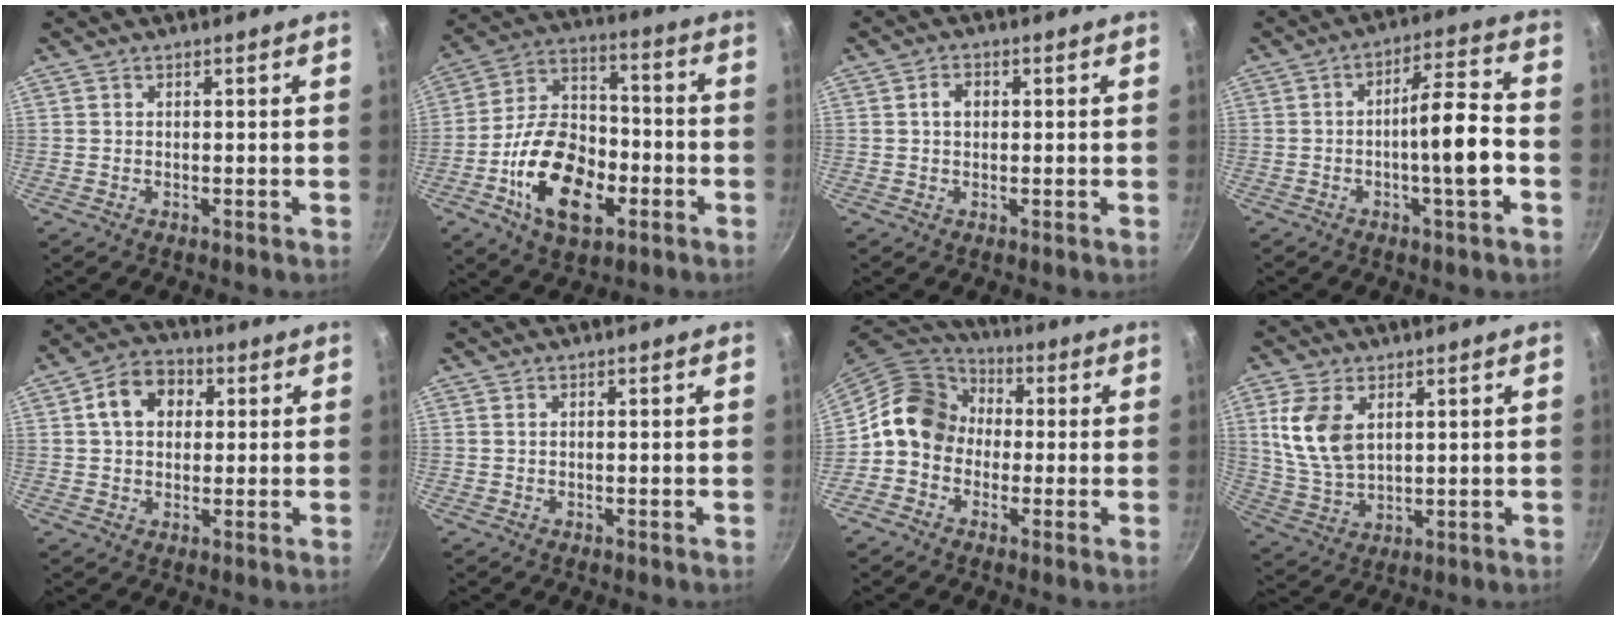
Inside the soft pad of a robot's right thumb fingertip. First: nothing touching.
{"total": 19.3, "force": [-6.6, 11.5, 13.9], "torque": [-0.215, 0.040, -0.123]}
{"total": 2.8, "force": [0.5, 2.1, 1.8], "torque": [-0.016, 0.006, 0.006]}
{"total": 10.5, "force": [-2.9, 2.1, 9.8], "torque": [-0.142, 0.035, -0.047]}
{"total": 9.0, "force": [2.2, 6.9, 5.4], "torque": [-0.059, 0.015, 0.024]}
{"total": 0.0}
{"total": 12.1, "force": [-0.1, 10.3, 6.4], "torque": [-0.072, 0.034, -0.027]}
{"total": 10.8, "force": [3.4, 6.6, 7.9], "torque": [-0.151, -0.019, 0.077]}